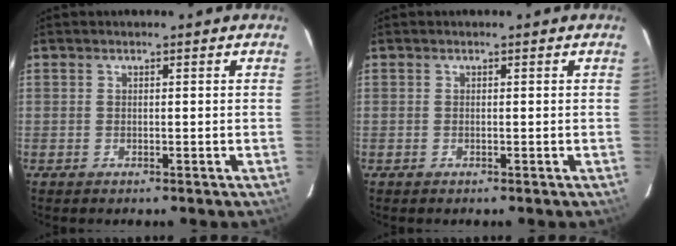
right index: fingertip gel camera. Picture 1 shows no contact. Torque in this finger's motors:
{"motor_torque": [-0.15, 0.07, 0.04, 0.01]}